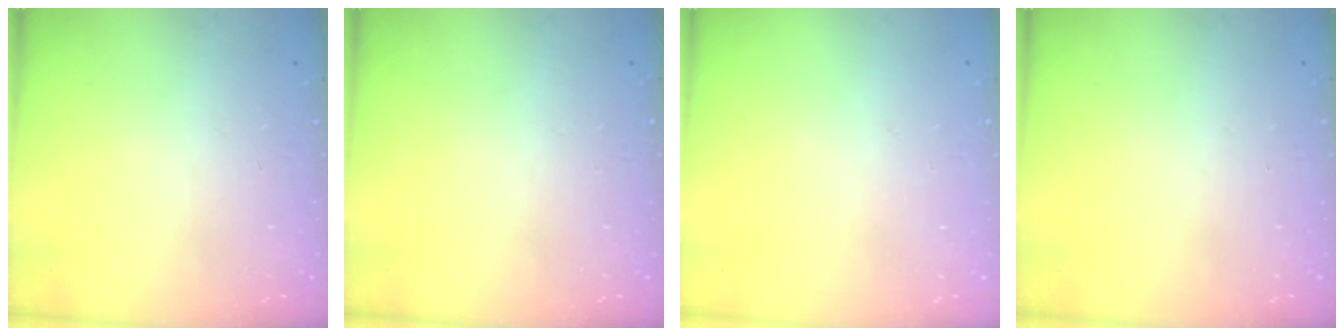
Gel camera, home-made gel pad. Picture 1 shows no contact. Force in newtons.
{"total": 0.0}
{"total": 0.0}
{"total": 0.0}